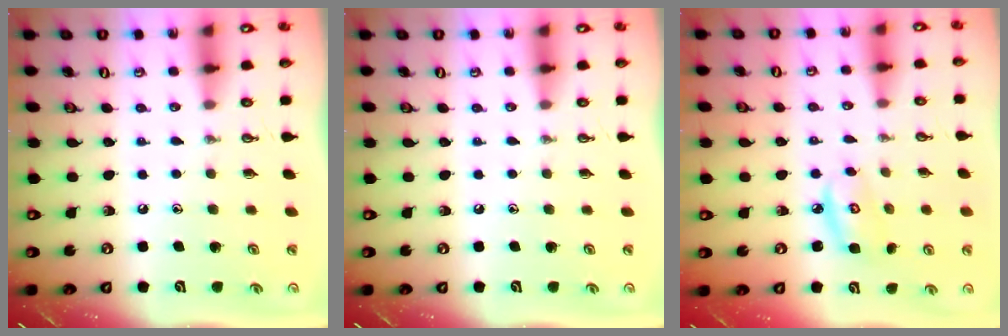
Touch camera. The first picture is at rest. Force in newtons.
{"total": 0.0}
{"total": 4.9, "press": 4.9, "slide": 0.3}